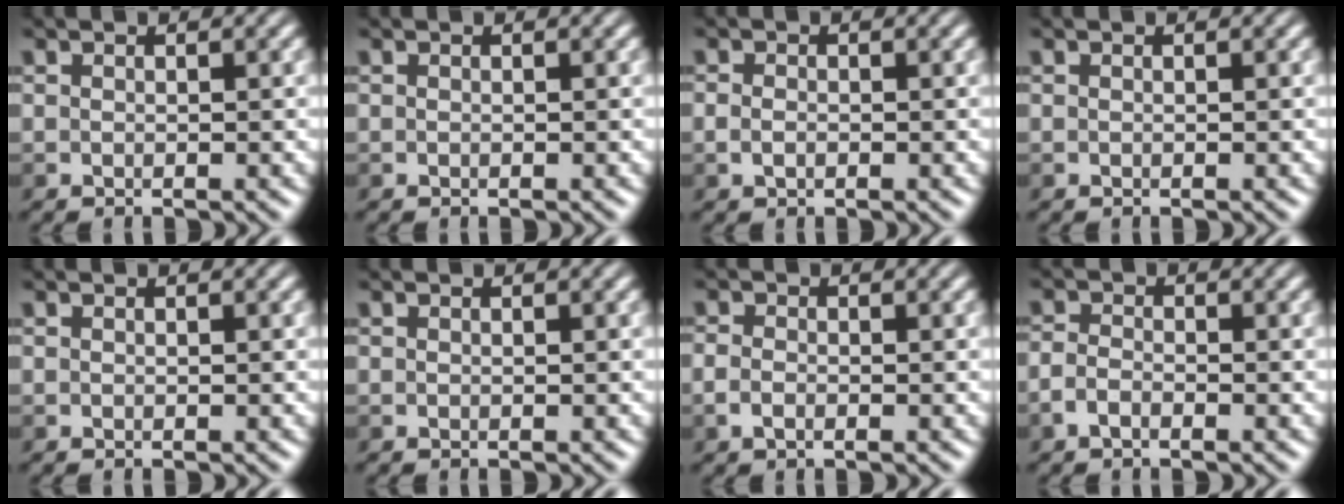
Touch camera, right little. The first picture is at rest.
{"total": 0.0}
{"total": 1.1, "force": [-0.3, 0.8, 0.7], "torque": [-0.016, -0.001, -0.008]}
{"total": 0.0}
{"total": 0.0}
{"total": 0.0}
{"total": 1.5, "force": [-0.7, 0.9, 1.0], "torque": [-0.021, 0.000, -0.017]}
{"total": 1.6, "force": [-1.1, 0.7, 1.0], "torque": [-0.020, 0.002, -0.025]}